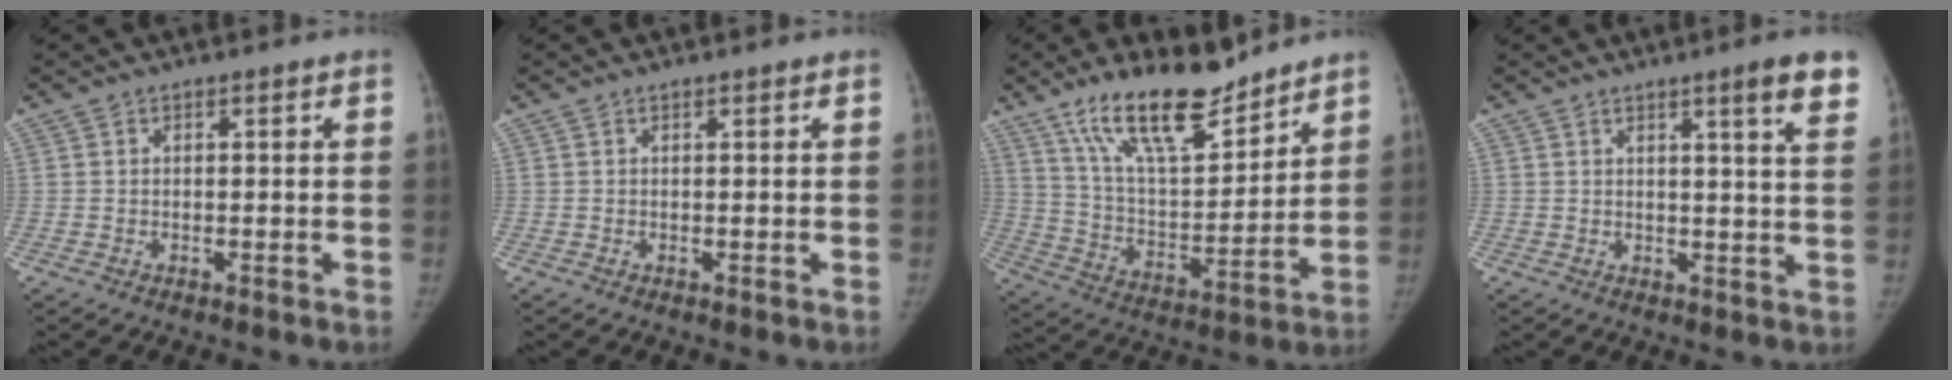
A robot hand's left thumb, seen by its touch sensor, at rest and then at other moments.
{"total": 0.0}
{"total": 18.2, "force": [13.6, 6.1, 10.6], "torque": [-0.143, -0.079, 0.244]}
{"total": 7.2, "force": [4.6, 0.2, 5.6], "torque": [-0.061, -0.022, 0.053]}